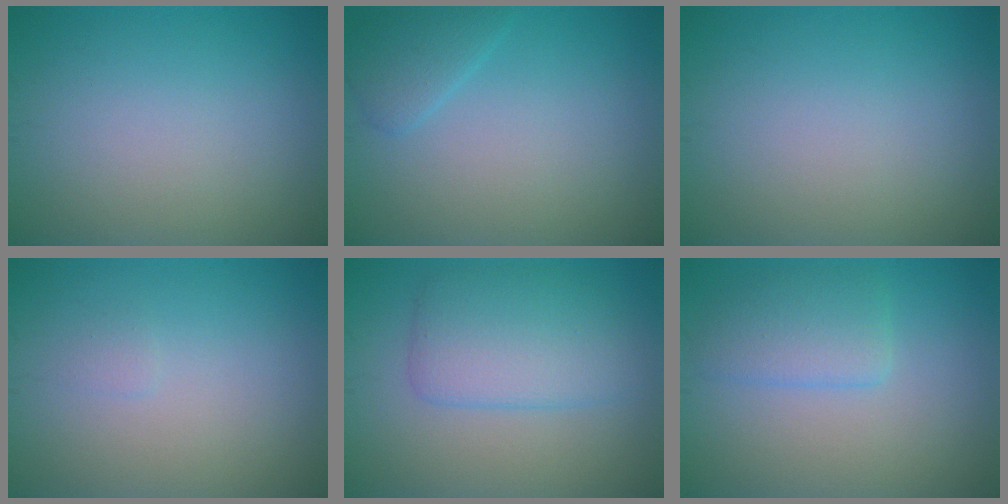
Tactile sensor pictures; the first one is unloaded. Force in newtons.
{"total": 1.8, "press": 1.8, "slide": 0.1}
{"total": 0.0}
{"total": 0.5, "press": 0.5, "slide": 0.0}
{"total": 4.9, "press": 4.9, "slide": 0.1}
{"total": 2.9, "press": 2.8, "slide": 0.3}